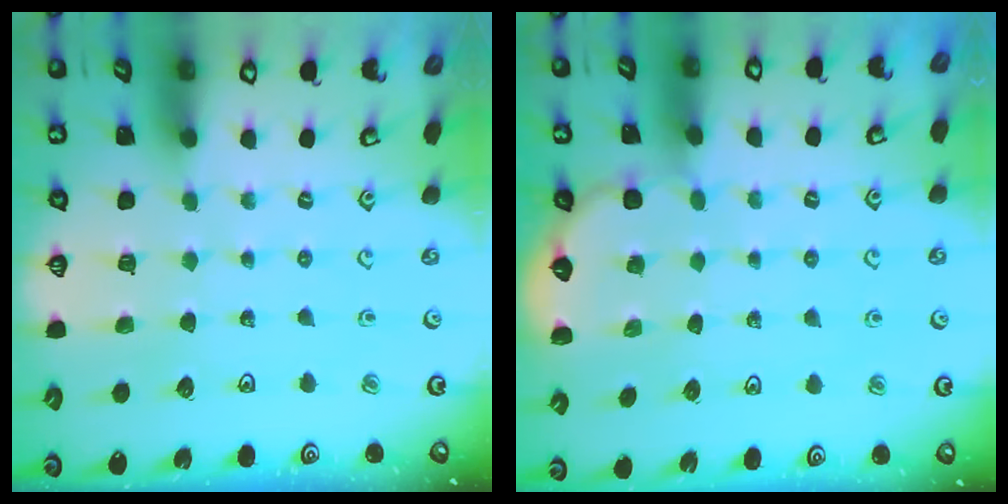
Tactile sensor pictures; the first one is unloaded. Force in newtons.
{"total": 3.0, "press": 2.6, "slide": 1.5}